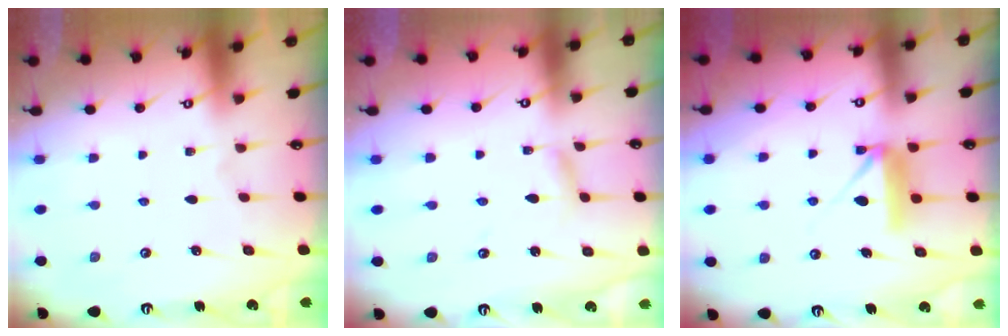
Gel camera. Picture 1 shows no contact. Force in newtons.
{"total": 2.3, "press": 2.3, "slide": 0.1}
{"total": 8.7, "press": 8.7, "slide": 0.4}